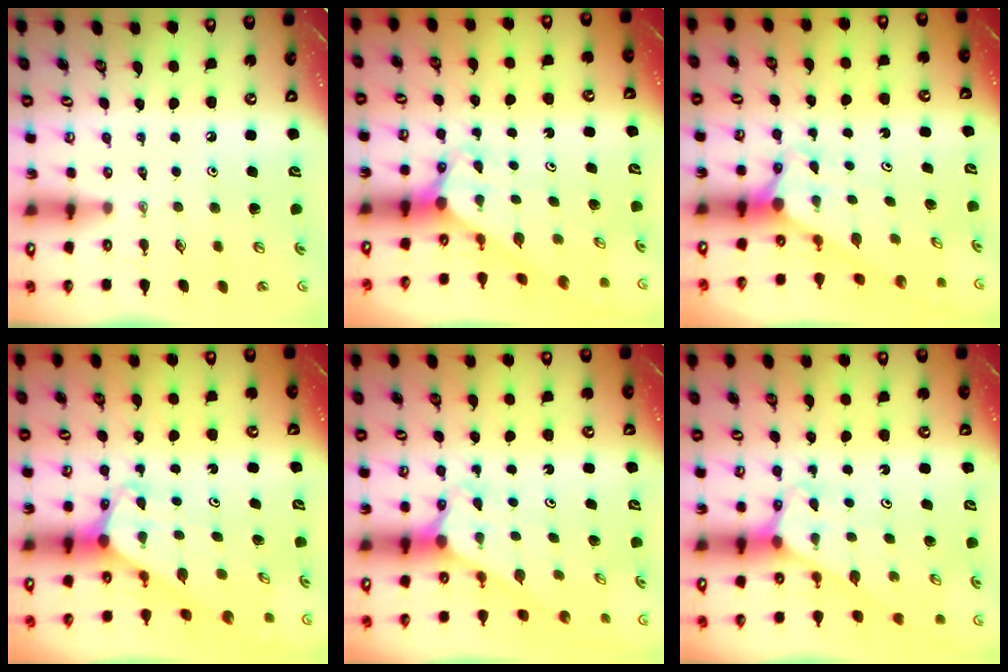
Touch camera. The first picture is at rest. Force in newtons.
{"total": 3.0, "press": 3.0, "slide": 0.2}
{"total": 2.7, "press": 2.7, "slide": 0.0}
{"total": 2.5, "press": 2.5, "slide": 0.1}
{"total": 2.2, "press": 2.2, "slide": 0.2}
{"total": 3.2, "press": 3.2, "slide": 0.2}